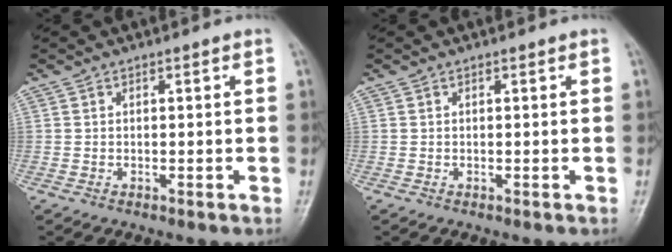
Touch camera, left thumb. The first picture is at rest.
{"total": 0.0}